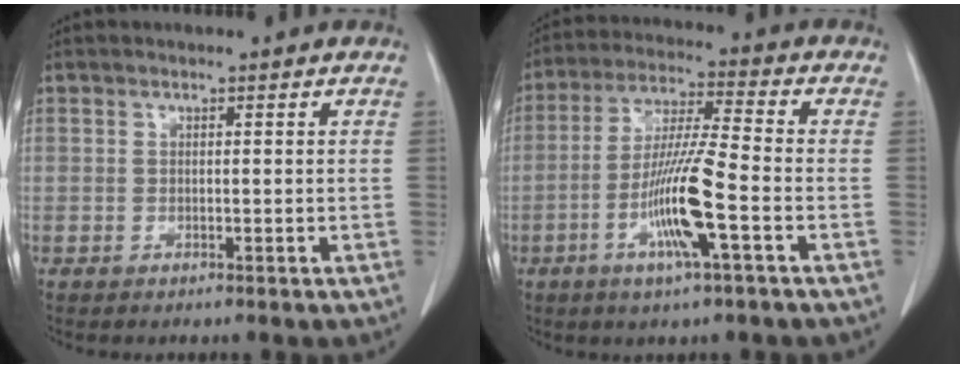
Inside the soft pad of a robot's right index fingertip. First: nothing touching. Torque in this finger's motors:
{"motor_torque": [1.43, -0.71, 0.37, 0.19]}